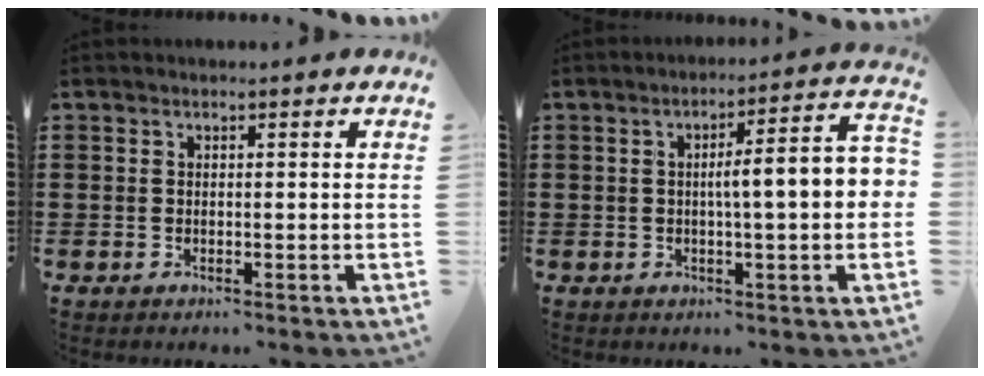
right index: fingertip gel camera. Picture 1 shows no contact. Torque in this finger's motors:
{"motor_torque": [1.22, -0.92, 0.86, 0.16]}